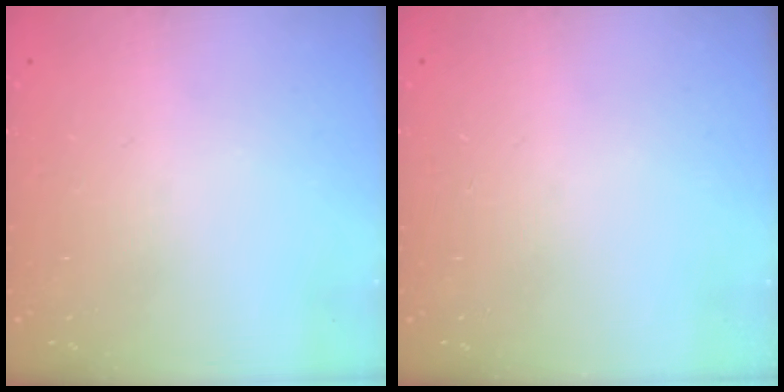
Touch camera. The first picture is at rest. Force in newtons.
{"total": 0.0}